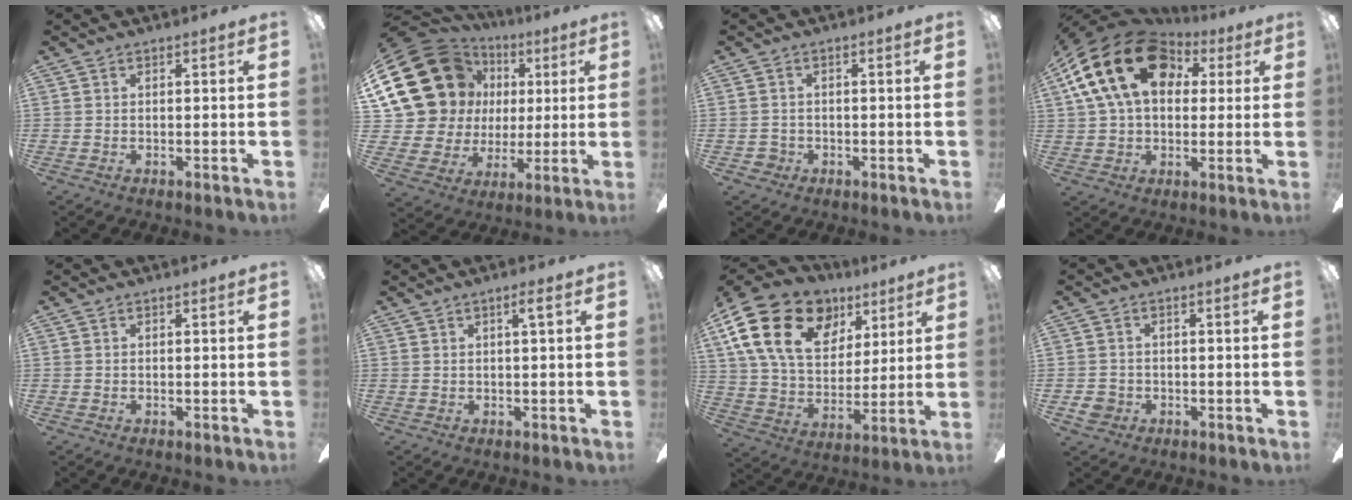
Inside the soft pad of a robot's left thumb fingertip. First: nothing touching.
{"total": 23.4, "force": [7.5, 19.7, 10.2], "torque": [-0.203, -0.040, 0.170]}
{"total": 2.2, "force": [-0.8, 2.0, 0.5], "torque": [-0.009, 0.006, -0.017]}
{"total": 20.8, "force": [6.9, 14.3, 13.4], "torque": [-0.264, -0.011, 0.119]}
{"total": 0.0}
{"total": 1.7, "force": [0.9, 0.1, 1.4], "torque": [-0.030, 0.001, 0.014]}
{"total": 23.3, "force": [10.7, 15.8, 13.4], "torque": [-0.252, -0.033, 0.194]}
{"total": 3.3, "force": [-1.1, 2.9, 1.0], "torque": [-0.022, 0.005, -0.021]}